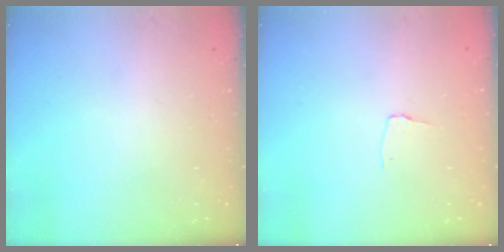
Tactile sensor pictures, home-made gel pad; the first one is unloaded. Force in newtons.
{"total": 2.7, "press": 2.7, "slide": 0.3}